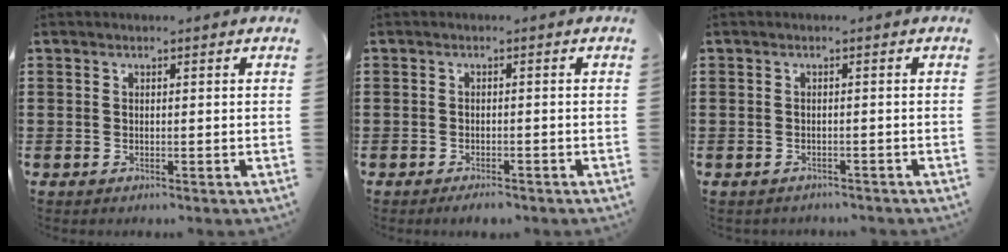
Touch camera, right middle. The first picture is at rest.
{"total": 1.6, "force": [-1.6, 0.3, 0.2], "torque": [-0.008, 0.001, -0.032]}
{"total": 0.9, "force": [-0.9, 0.2, -0.1], "torque": [-0.003, 0.001, -0.020]}